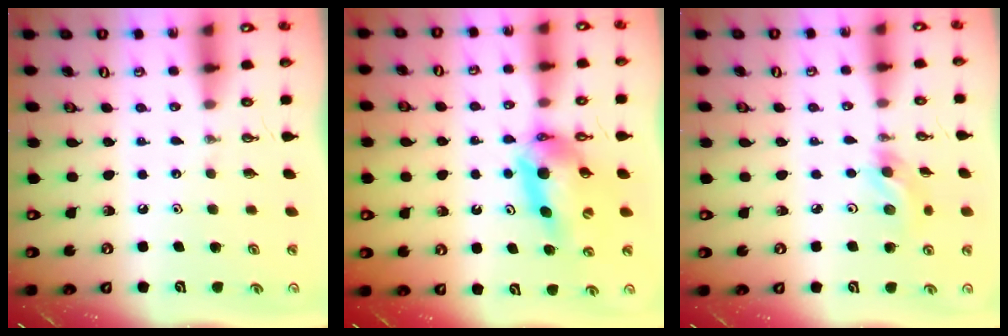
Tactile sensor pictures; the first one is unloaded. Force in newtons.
{"total": 11.0, "press": 10.9, "slide": 1.1}
{"total": 6.5, "press": 6.2, "slide": 2.0}